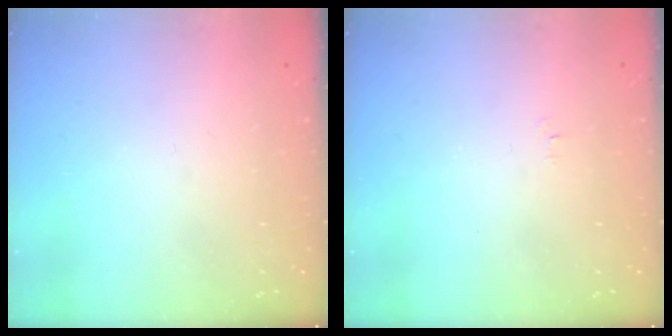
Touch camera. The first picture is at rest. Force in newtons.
{"total": 2.5, "press": 2.5, "slide": 0.3}